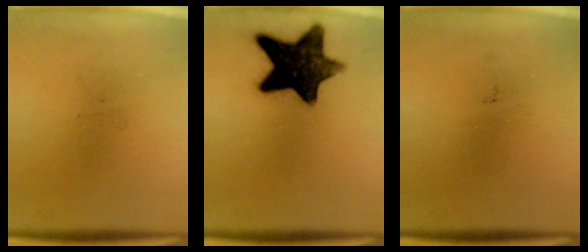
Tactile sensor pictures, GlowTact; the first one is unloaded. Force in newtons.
{"total": 14.1}
{"total": 0.0}